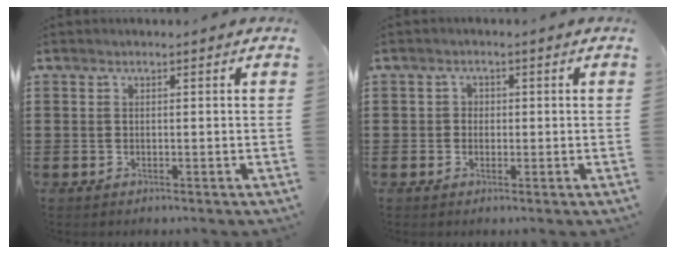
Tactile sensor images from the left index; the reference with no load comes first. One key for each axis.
{"total": 1.4, "fx": 0.0, "fy": 1.4, "fz": 0.3, "tx": -0.011, "ty": 0.005, "tz": -0.002}